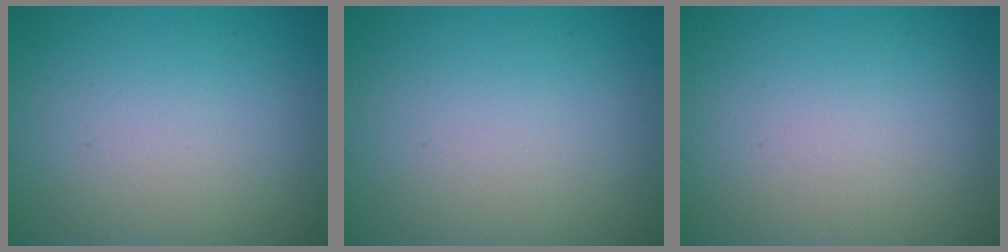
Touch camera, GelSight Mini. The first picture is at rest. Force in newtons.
{"total": 0.0}
{"total": 0.0}